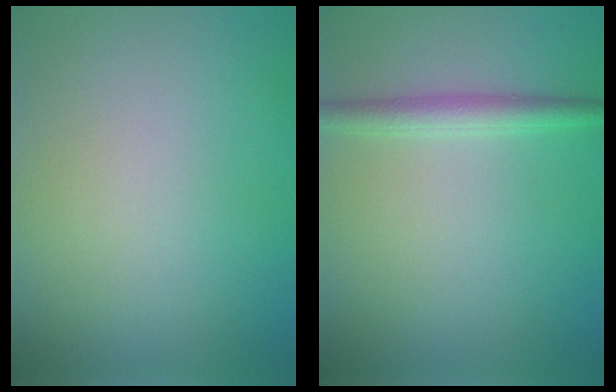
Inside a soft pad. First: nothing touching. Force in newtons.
{"total": 2.4, "press": 2.4, "slide": 0.1}